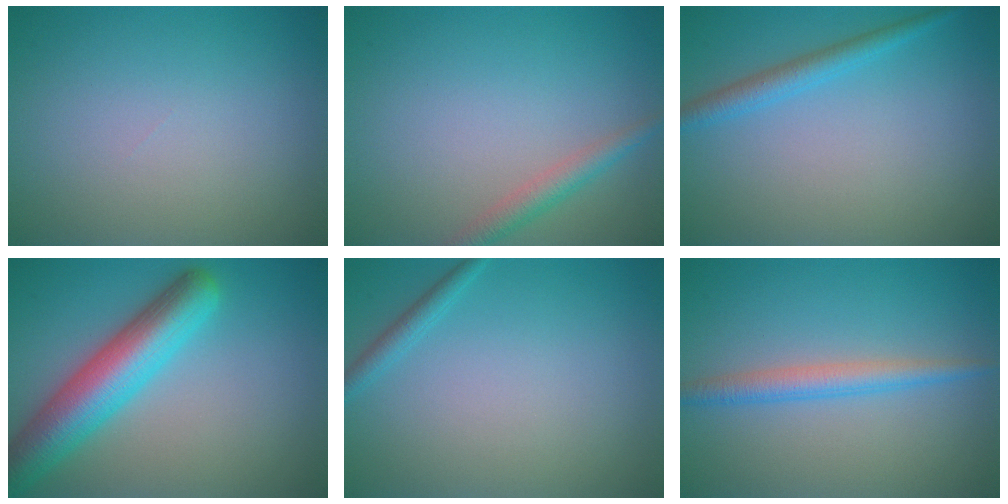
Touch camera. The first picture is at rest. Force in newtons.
{"total": 2.2, "press": 2.2, "slide": 0.0}
{"total": 2.2, "press": 2.2, "slide": 0.1}
{"total": 7.6, "press": 7.6, "slide": 0.4}
{"total": 1.3, "press": 1.3, "slide": 0.1}
{"total": 2.6, "press": 2.6, "slide": 0.0}